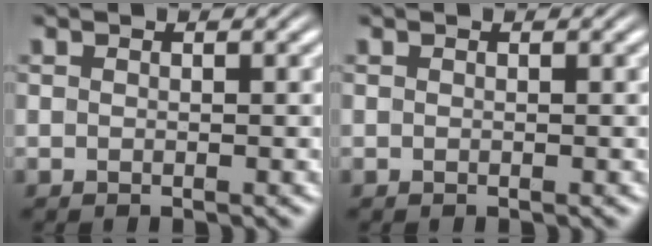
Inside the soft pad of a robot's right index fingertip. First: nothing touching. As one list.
[{"total": 0.0}]